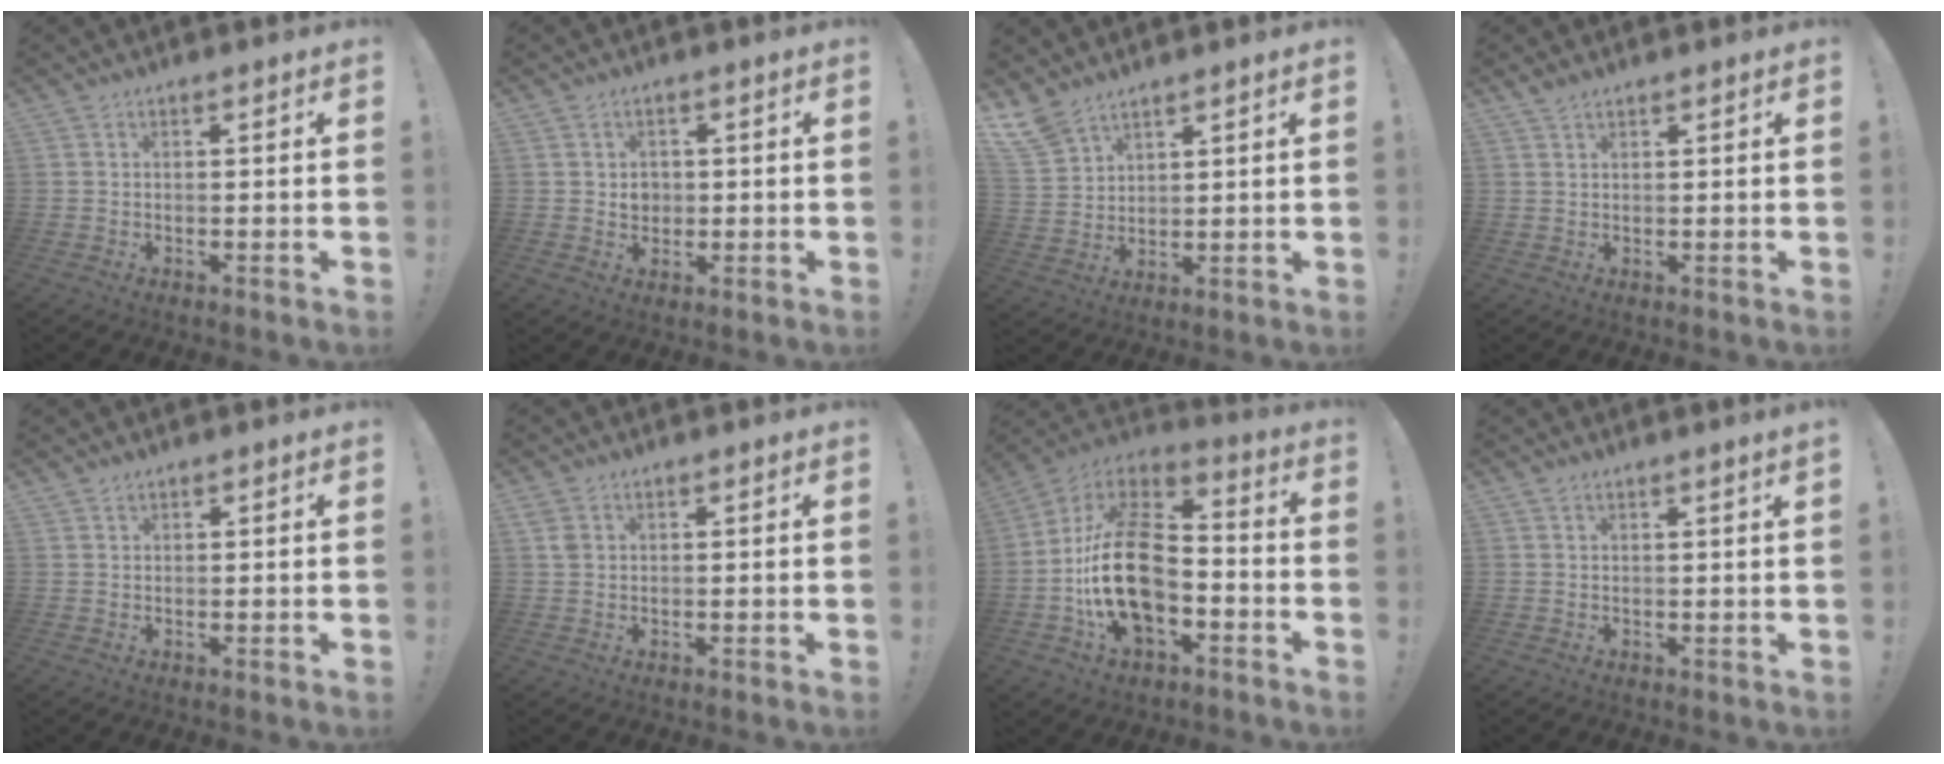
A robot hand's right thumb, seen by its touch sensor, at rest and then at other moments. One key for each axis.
{"total": 3.4, "fx": 0.4, "fy": 3.1, "fz": 1.4, "tx": -0.009, "ty": -0.005, "tz": 0.004}
{"total": 7.7, "fx": 6.3, "fy": 3.5, "fz": 2.6, "tx": -0.053, "ty": -0.038, "tz": 0.126}
{"total": 1.8, "fx": 1.4, "fy": 0.5, "fz": 0.9, "tx": -0.018, "ty": -0.005, "tz": 0.027}
{"total": 1.0, "fx": 0.9, "fy": 0.4, "fz": 0.2, "tx": 0.001, "ty": -0.003, "tz": 0.016}
{"total": 2.4, "fx": 1.1, "fy": 1.7, "fz": 1.3, "tx": -0.017, "ty": 0.000, "tz": 0.020}
{"total": 23.8, "fx": -5.0, "fy": 15.1, "fz": 17.7, "tx": -0.325, "ty": 0.043, "tz": -0.076}
{"total": 1.4, "fx": 1.0, "fy": -0.4, "fz": 0.9, "tx": -0.017, "ty": -0.002, "tz": 0.017}